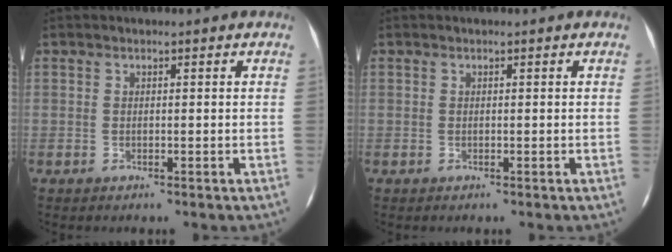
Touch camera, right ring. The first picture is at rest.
{"total": 0.0}